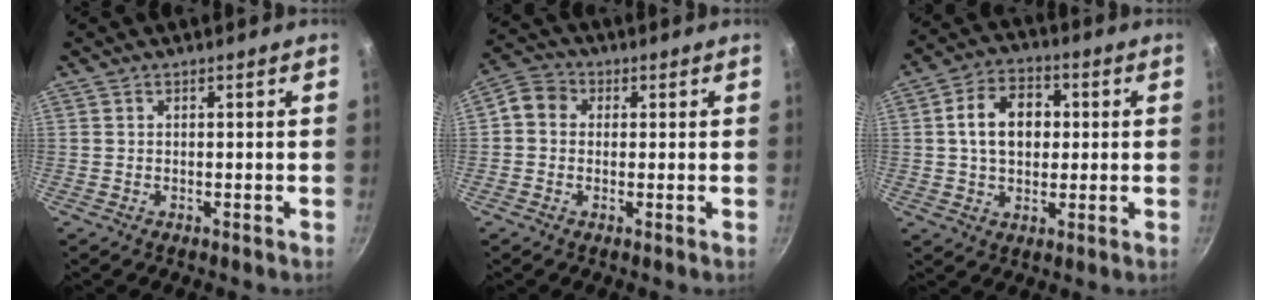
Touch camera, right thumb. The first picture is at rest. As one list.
[{"total": 5.0, "force": [0.4, 4.4, 2.4], "torque": [-0.033, 0.011, -0.012]}, {"total": 10.6, "force": [1.2, 7.7, 7.2], "torque": [-0.093, 0.016, 0.012]}]